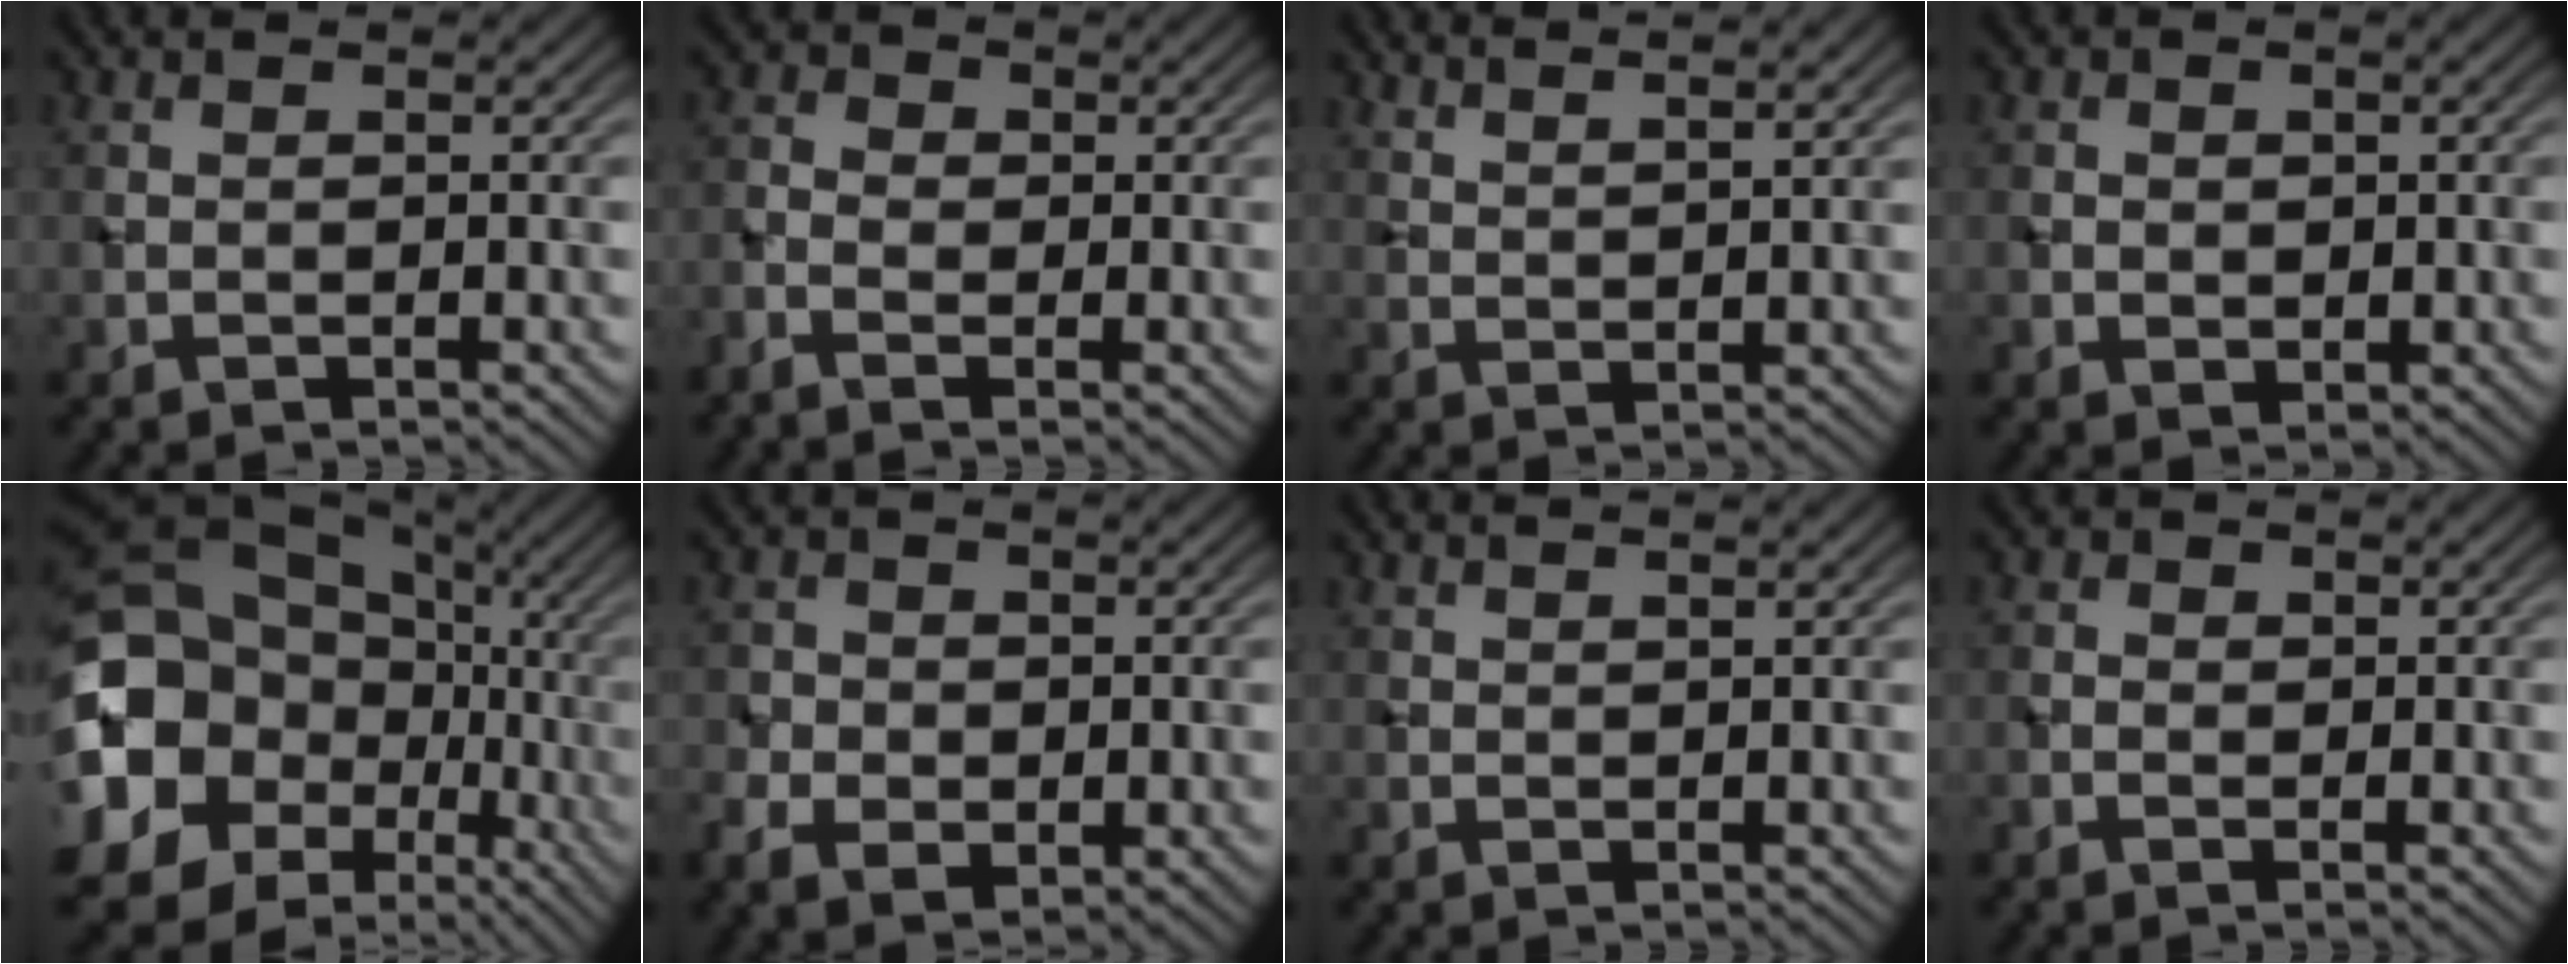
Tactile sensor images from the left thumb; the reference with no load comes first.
{"total": 3.0, "force": [-1.4, 1.8, 2.0], "torque": [-0.047, 0.003, -0.036]}
{"total": 5.0, "force": [4.0, 0.9, 2.8], "torque": [-0.025, 0.006, 0.056]}
{"total": 1.5, "force": [0.1, 1.3, 0.7], "torque": [-0.017, -0.005, 0.003]}
{"total": 21.5, "force": [-1.8, 18.7, 10.5], "torque": [-0.272, -0.026, -0.035]}
{"total": 5.3, "force": [-1.3, 4.0, 3.2], "torque": [-0.064, -0.012, -0.018]}
{"total": 1.5, "force": [1.3, 0.2, 0.8], "torque": [-0.012, 0.000, 0.018]}
{"total": 1.0, "force": [0.0, 0.8, 0.6], "torque": [-0.013, 0.001, -0.004]}